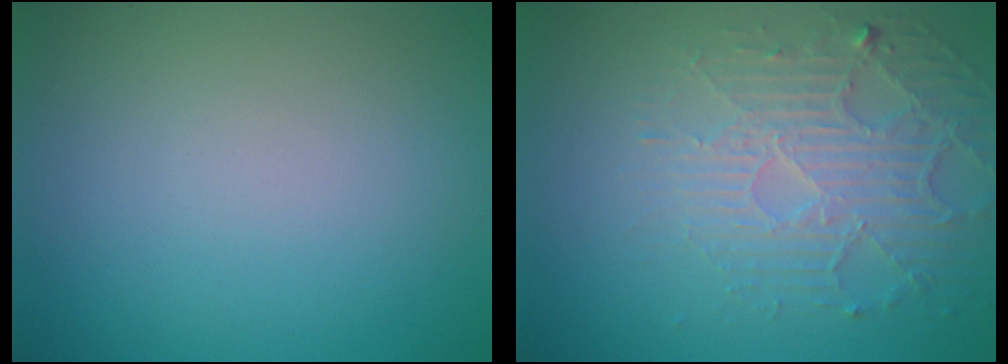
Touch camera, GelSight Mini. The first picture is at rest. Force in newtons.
{"total": 4.8, "press": 3.4, "slide": 3.4}